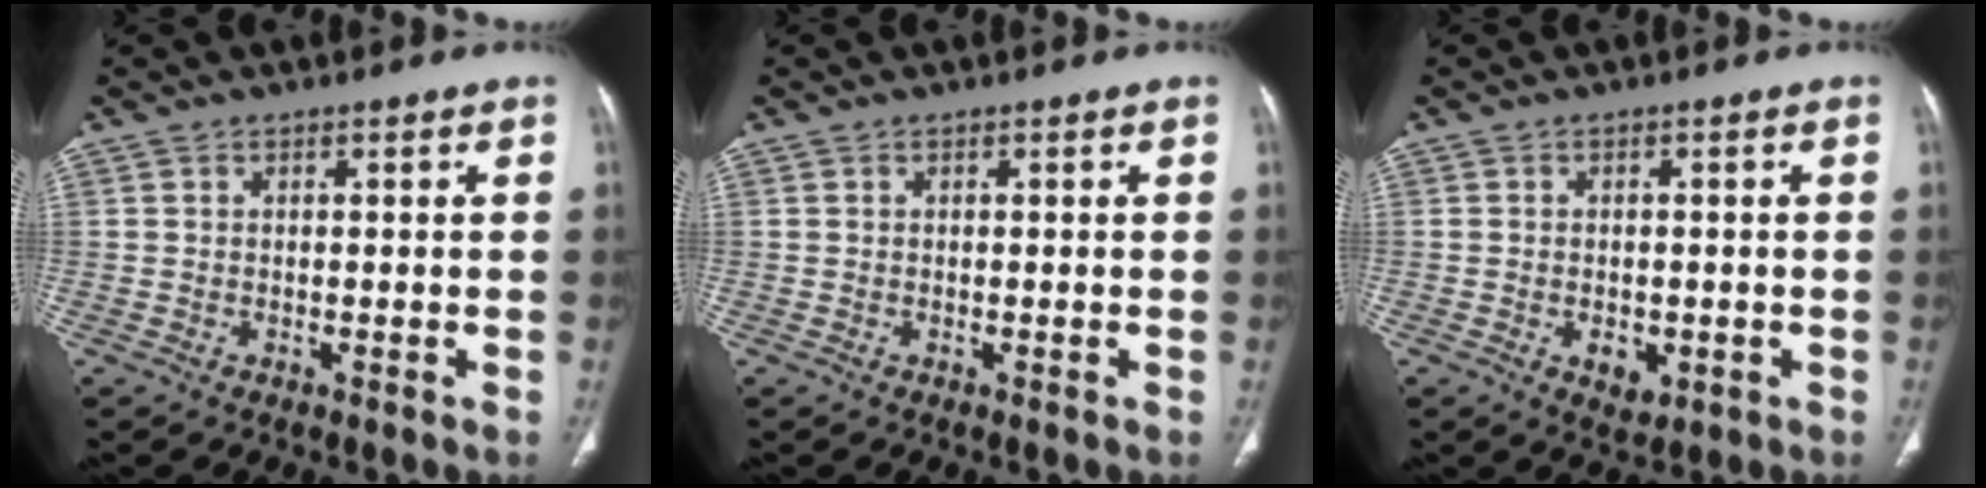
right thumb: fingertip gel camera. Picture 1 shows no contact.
{"total": 0.0}
{"total": 3.7, "force": [-1.1, 2.4, 2.5], "torque": [-0.028, 0.002, -0.008]}